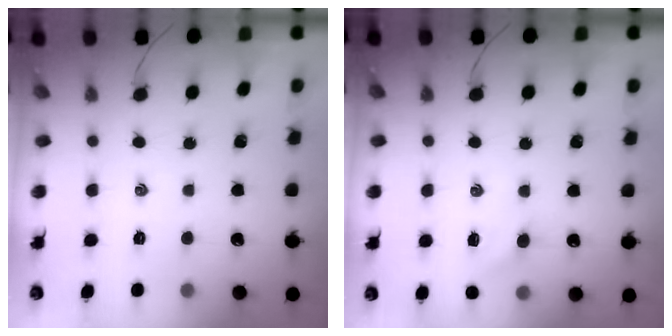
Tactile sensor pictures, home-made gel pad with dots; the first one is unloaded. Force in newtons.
{"total": 4.7, "press": 4.5, "slide": 1.3}